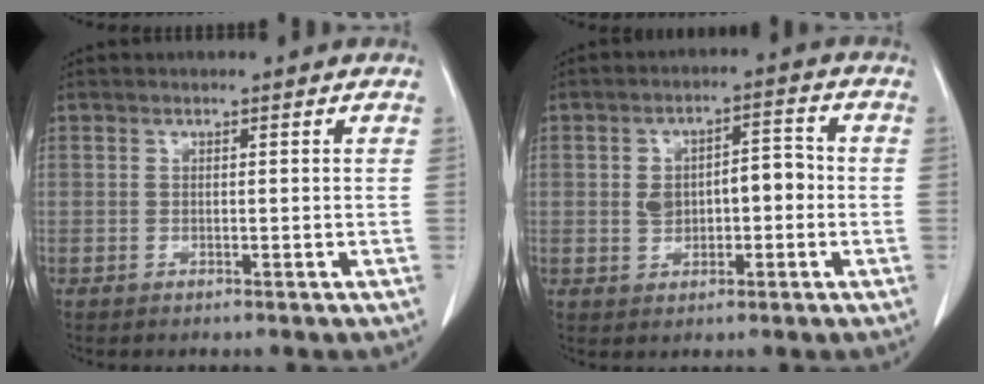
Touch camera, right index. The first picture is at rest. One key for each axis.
{"total": 6.6, "fx": -0.4, "fy": 3.7, "fz": 5.4, "tx": -0.094, "ty": 0.028, "tz": -0.001}